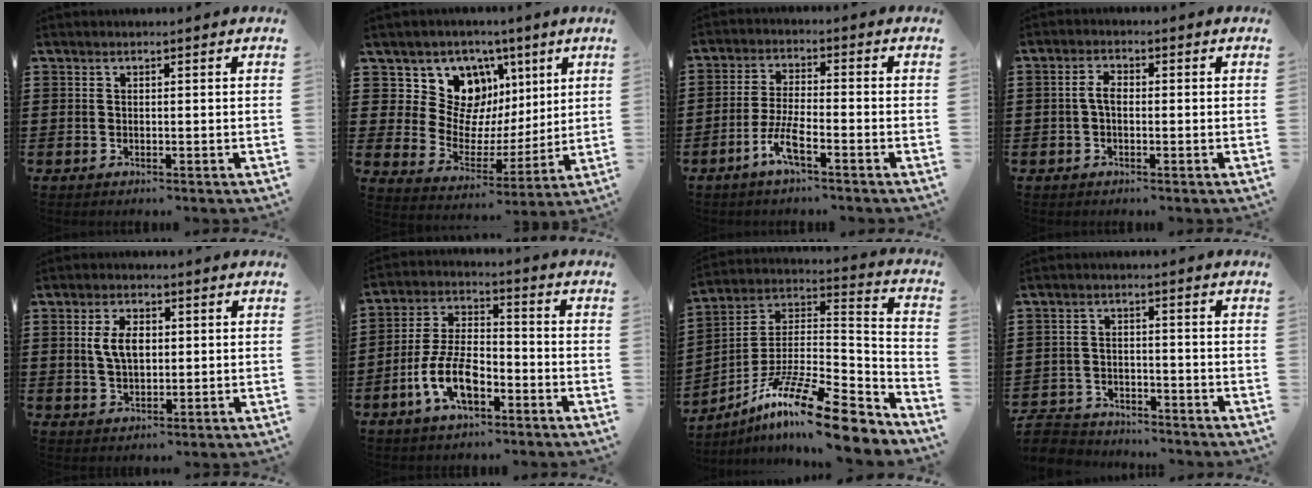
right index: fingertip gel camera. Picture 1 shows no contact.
{"total": 11.0, "force": [5.2, 8.9, 3.9], "torque": [-0.109, -0.035, 0.102]}
{"total": 5.6, "force": [-3.3, 1.0, 4.4], "torque": [-0.103, -0.007, -0.066]}
{"total": 2.7, "force": [-0.4, 1.4, 2.3], "torque": [-0.052, 0.001, -0.010]}
{"total": 5.1, "force": [0.8, 2.9, 4.1], "torque": [-0.086, 0.006, 0.008]}
{"total": 9.3, "force": [-4.2, 4.4, 7.1], "torque": [-0.171, 0.000, -0.085]}
{"total": 15.6, "force": [-11.0, 2.5, 10.8], "torque": [-0.194, 0.024, -0.199]}
{"total": 4.4, "force": [-4.2, 1.1, 0.1], "torque": [-0.019, 0.003, -0.092]}